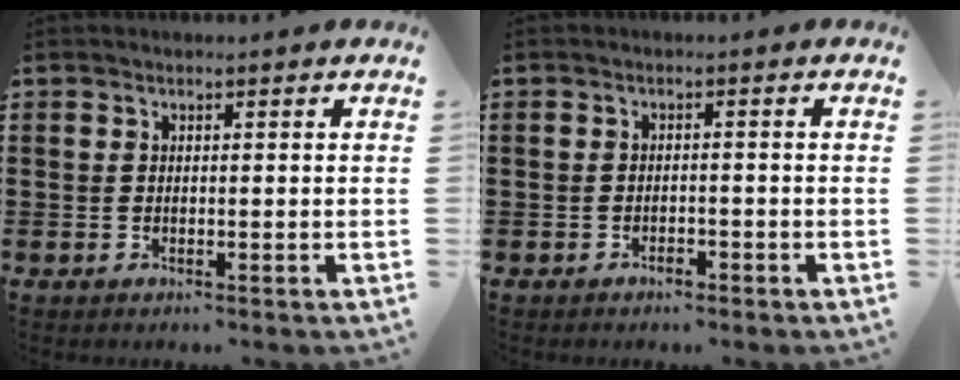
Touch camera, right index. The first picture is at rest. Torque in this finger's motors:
{"motor_torque": [1.57, 0.56, 0.17, 0.00]}